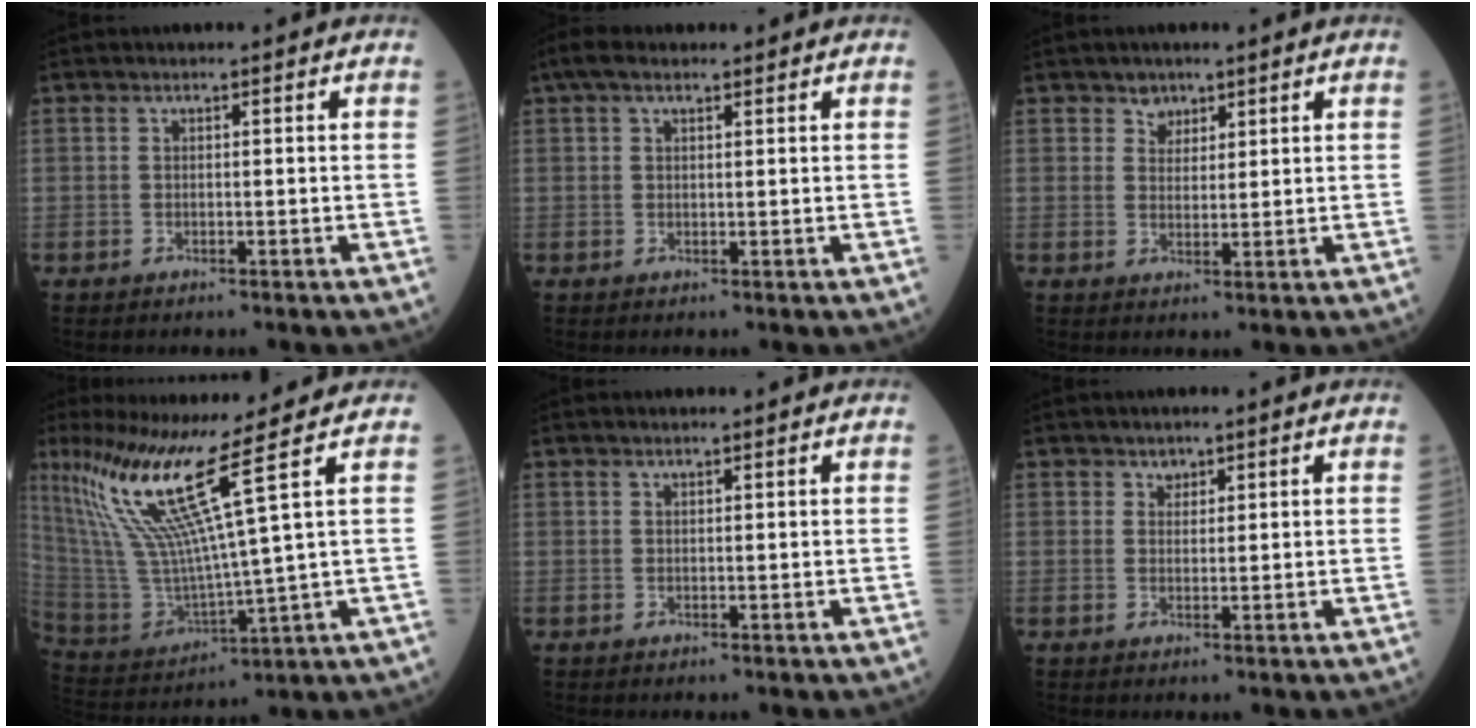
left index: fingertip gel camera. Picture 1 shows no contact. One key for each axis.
{"total": 4.2, "fx": 3.0, "fy": 1.7, "fz": 2.5, "tx": -0.056, "ty": 0.032, "tz": 0.057}
{"total": 2.5, "fx": 1.8, "fy": 1.7, "fz": 0.5, "tx": -0.008, "ty": 0.000, "tz": 0.029}
{"total": 14.2, "fx": 7.9, "fy": -2.4, "fz": 11.5, "tx": -0.230, "ty": -0.015, "tz": 0.156}
{"total": 1.2, "fx": 1.1, "fy": 0.3, "fz": 0.5, "tx": -0.012, "ty": 0.009, "tz": 0.019}
{"total": 1.4, "fx": 1.0, "fy": 1.0, "fz": 0.2, "tx": -0.003, "ty": -0.003, "tz": 0.016}